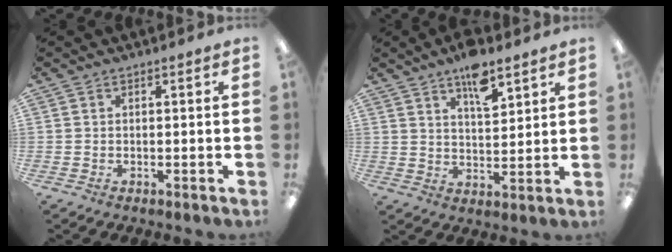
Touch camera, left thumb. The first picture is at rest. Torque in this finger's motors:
{"motor_torque": [1.21, 0.76, 0.75, -0.73, 0.08]}